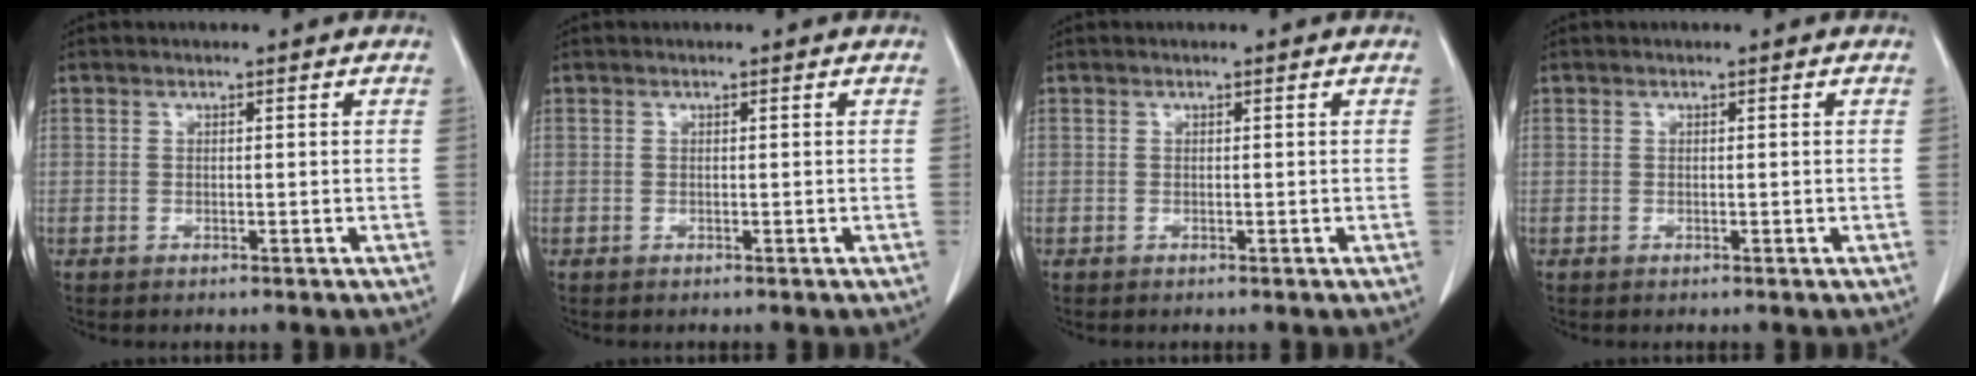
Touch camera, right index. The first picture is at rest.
{"total": 0.0}
{"total": 0.0}
{"total": 0.0}